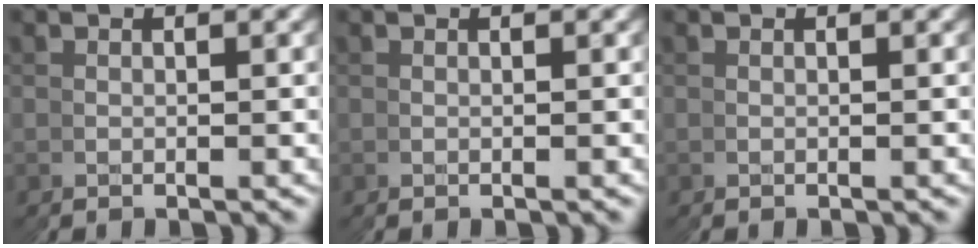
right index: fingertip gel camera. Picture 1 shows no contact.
{"total": 0.0}
{"total": 0.0}